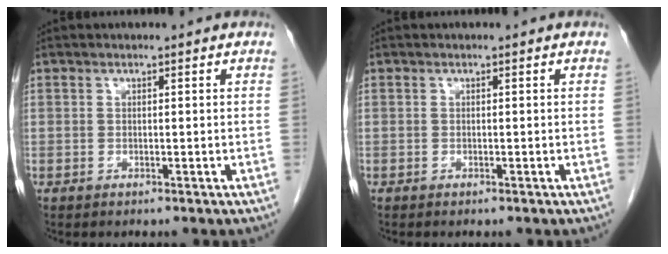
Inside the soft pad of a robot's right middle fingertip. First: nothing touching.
{"total": 0.0}